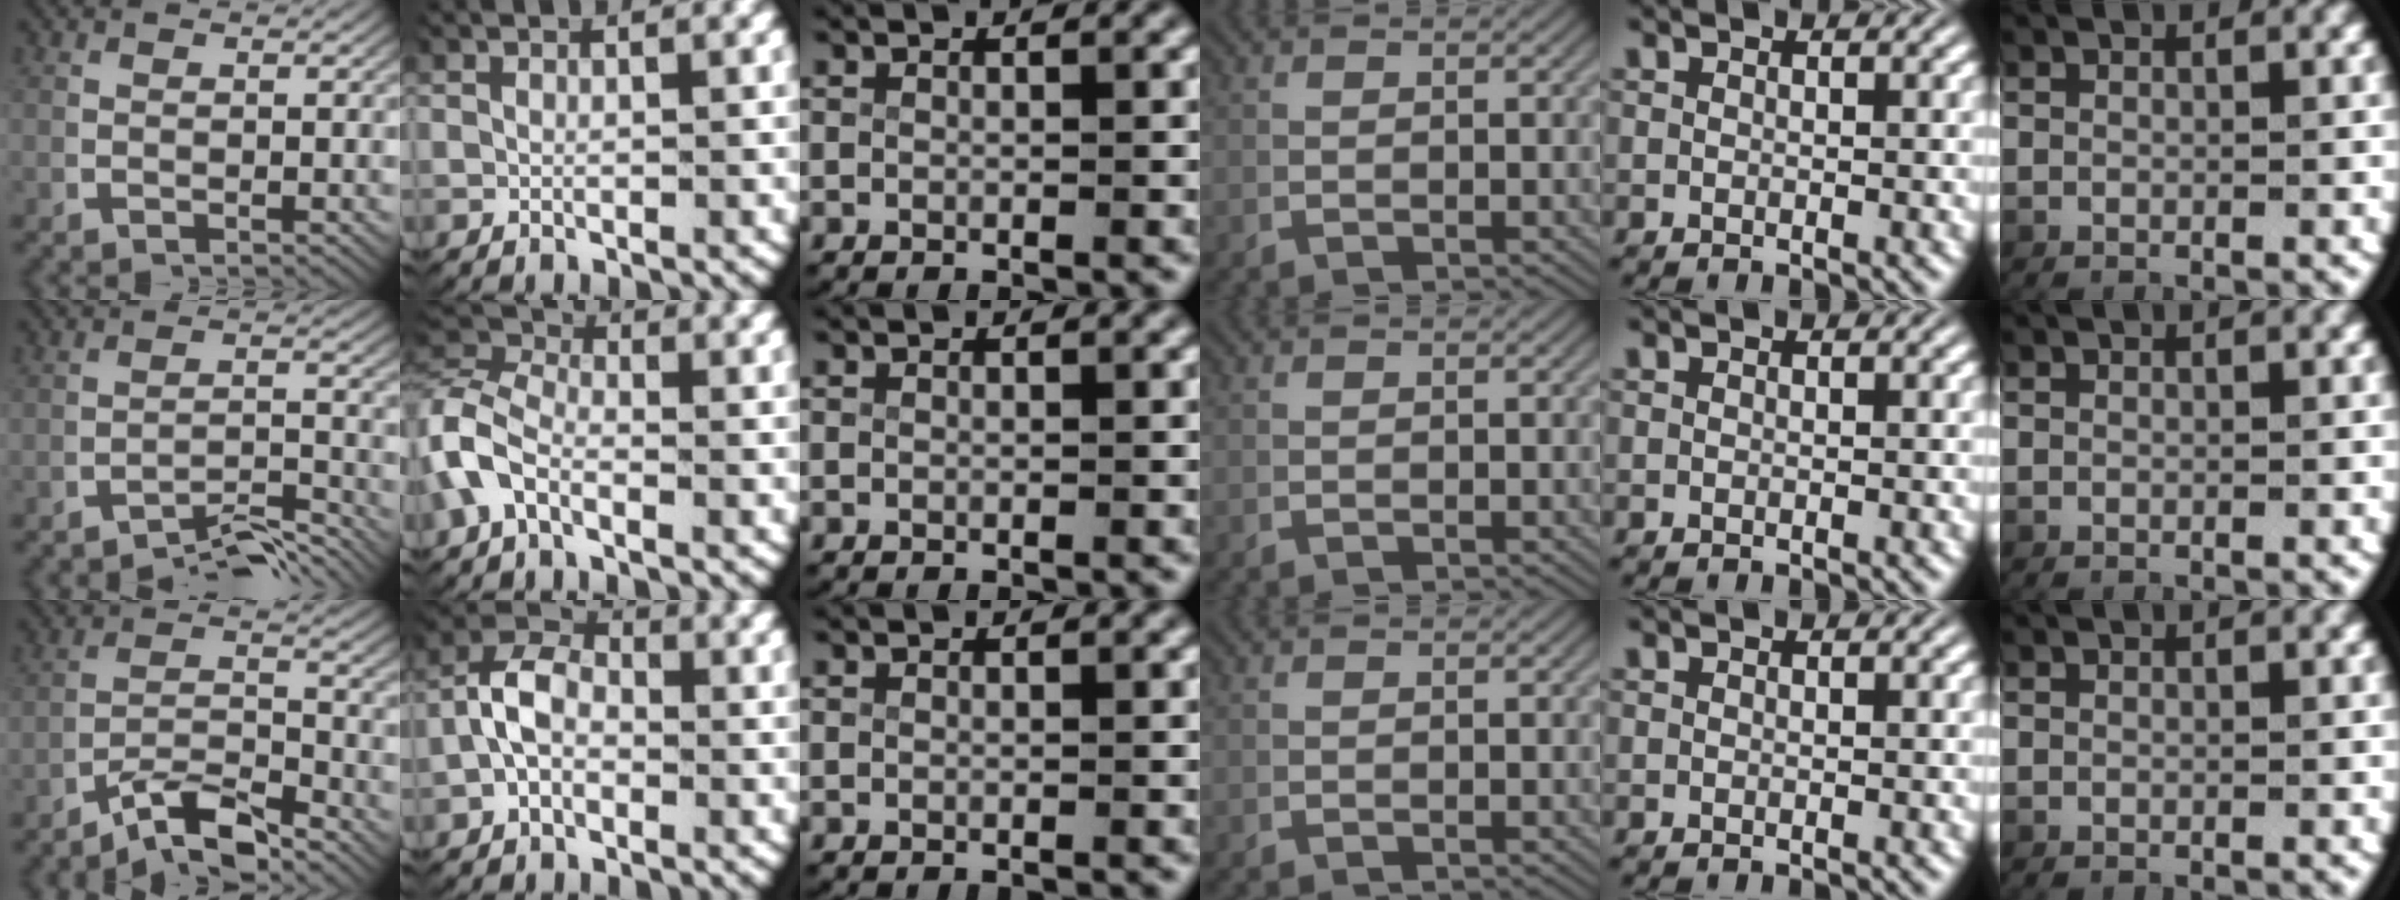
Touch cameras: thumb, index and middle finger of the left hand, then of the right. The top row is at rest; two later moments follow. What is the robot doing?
{"motion": "lift_and_place", "object": "key"}